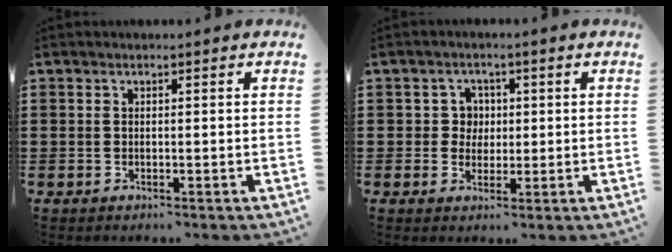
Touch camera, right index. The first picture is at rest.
{"total": 3.2, "force": [0.3, 2.9, 1.2], "torque": [-0.035, 0.009, 0.002]}